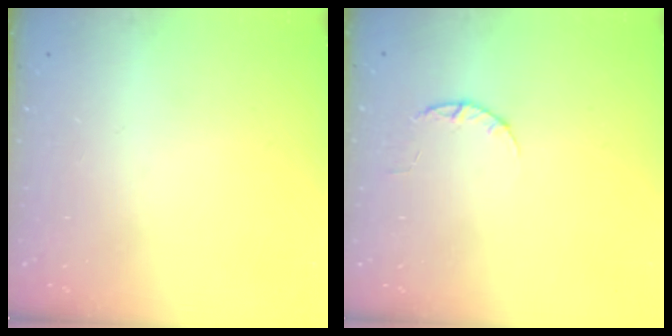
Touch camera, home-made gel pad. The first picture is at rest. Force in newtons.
{"total": 2.4, "press": 2.3, "slide": 0.4}